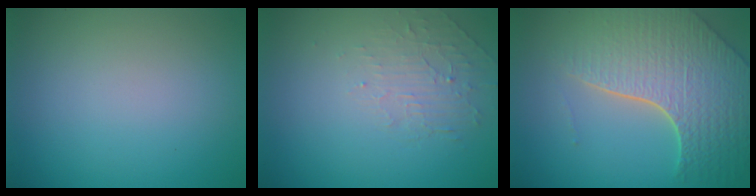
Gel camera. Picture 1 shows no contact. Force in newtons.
{"total": 1.9, "press": 0.6, "slide": 1.8}
{"total": 8.0, "press": 5.7, "slide": 5.7}